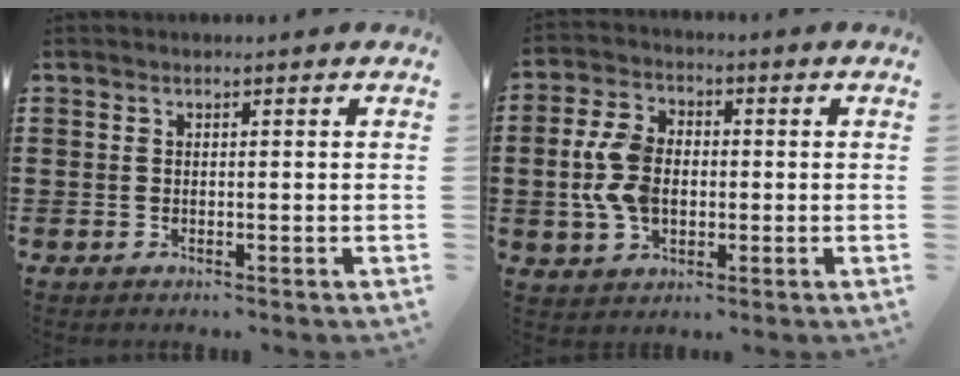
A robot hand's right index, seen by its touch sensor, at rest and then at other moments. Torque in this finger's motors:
{"motor_torque": [0.40, 0.33, 0.60, 0.18]}